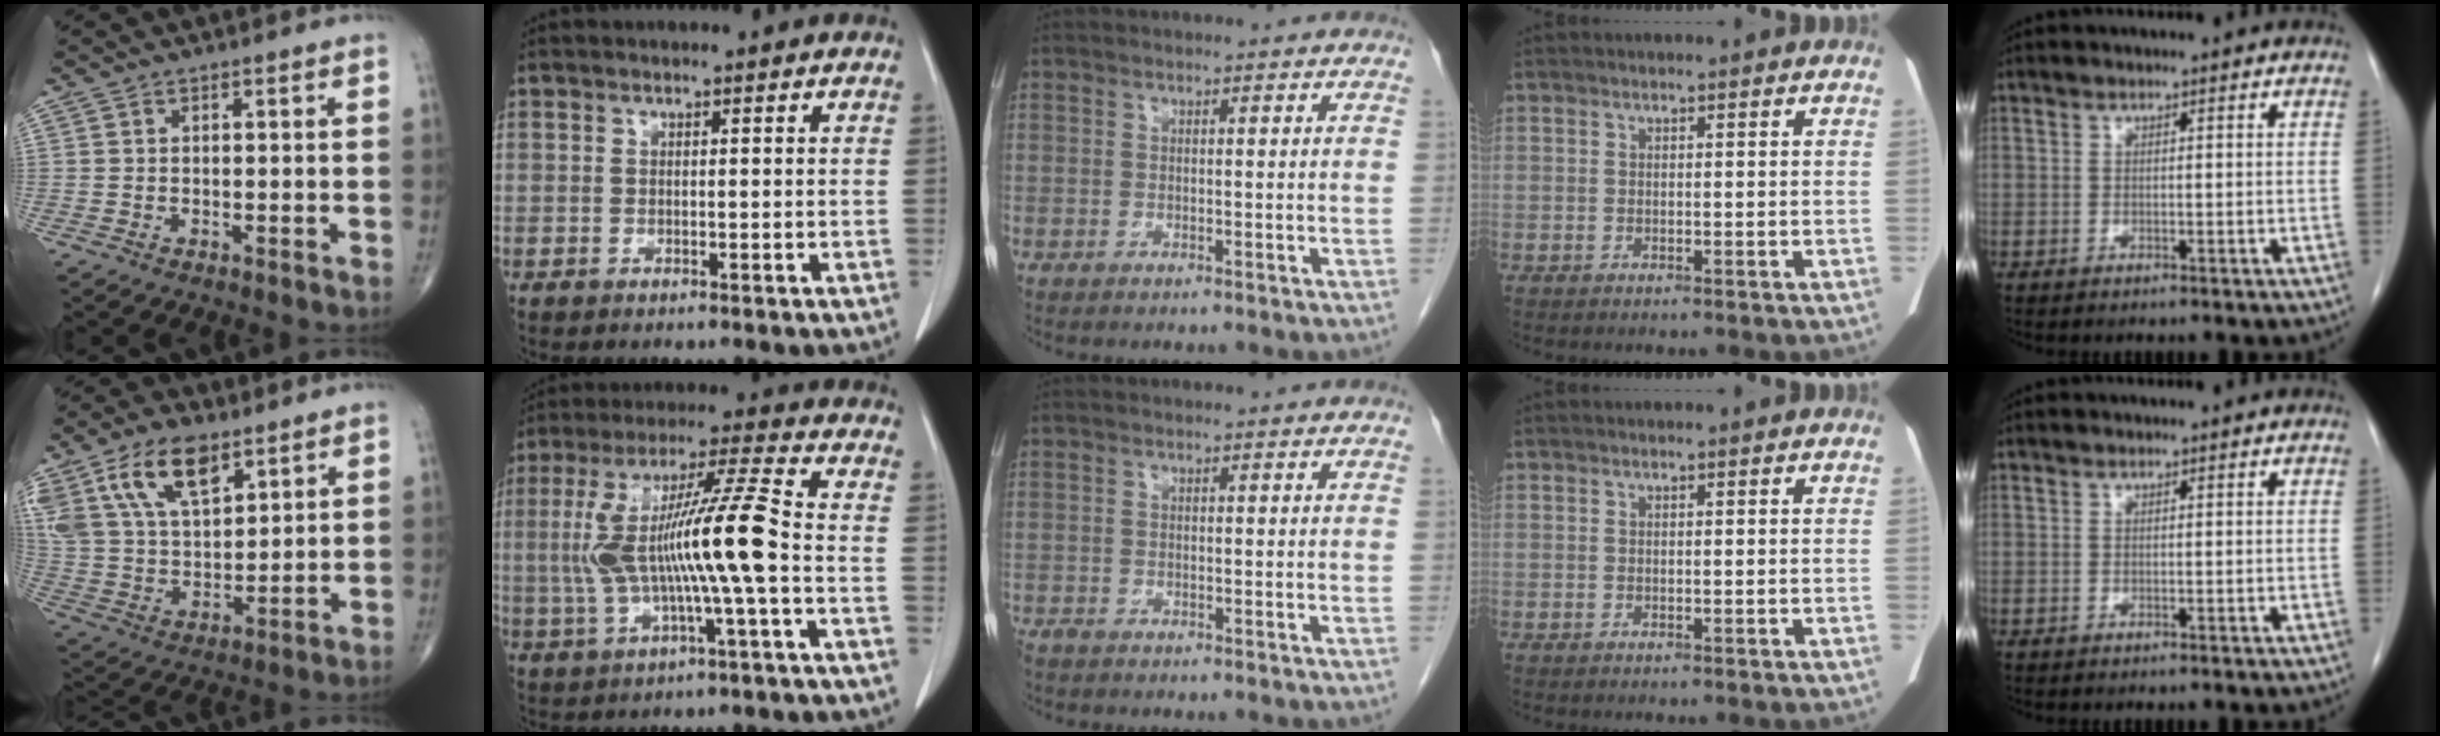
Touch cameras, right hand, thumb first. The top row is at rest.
{"thumb": {"total": 17.6, "force": [9.5, 9.2, 11.6], "torque": [-0.208, -0.023, 0.185]}, "index": {"total": 14.1, "force": [-1.3, -0.1, 14.1], "torque": [-0.279, 0.019, -0.025]}, "middle": {"total": 0.8, "force": [-0.7, 0.2, 0.2], "torque": [-0.012, -0.003, -0.016]}}